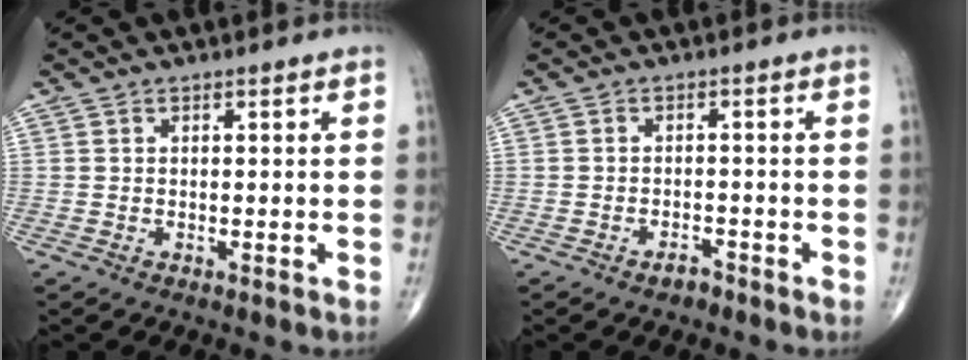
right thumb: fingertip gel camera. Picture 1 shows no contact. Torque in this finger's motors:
{"motor_torque": [-0.17, -0.01, -0.11, -0.04, 0.00]}